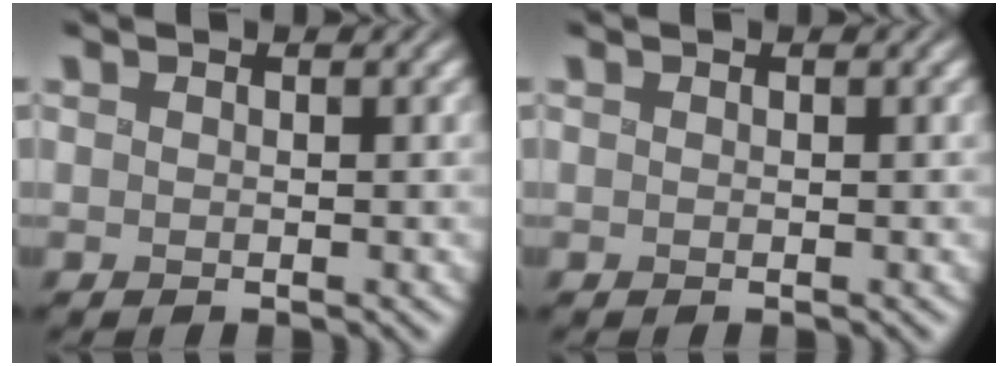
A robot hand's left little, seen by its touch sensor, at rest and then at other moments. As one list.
[{"total": 0.0}]